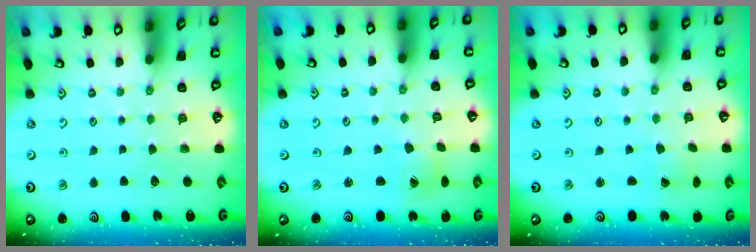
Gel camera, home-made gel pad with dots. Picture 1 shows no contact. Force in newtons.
{"total": 1.3, "press": 1.3, "slide": 0.1}
{"total": 1.0, "press": 0.9, "slide": 0.4}